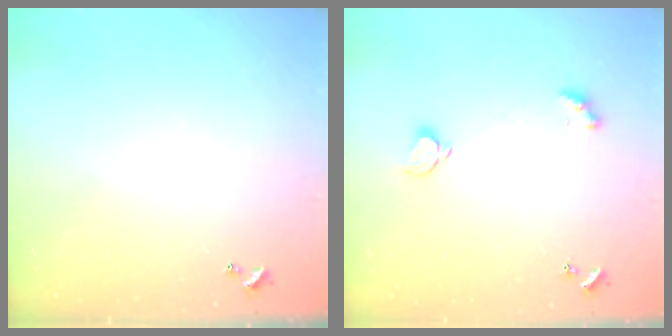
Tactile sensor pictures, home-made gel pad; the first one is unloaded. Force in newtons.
{"total": 1.4, "press": 1.4, "slide": 0.3}